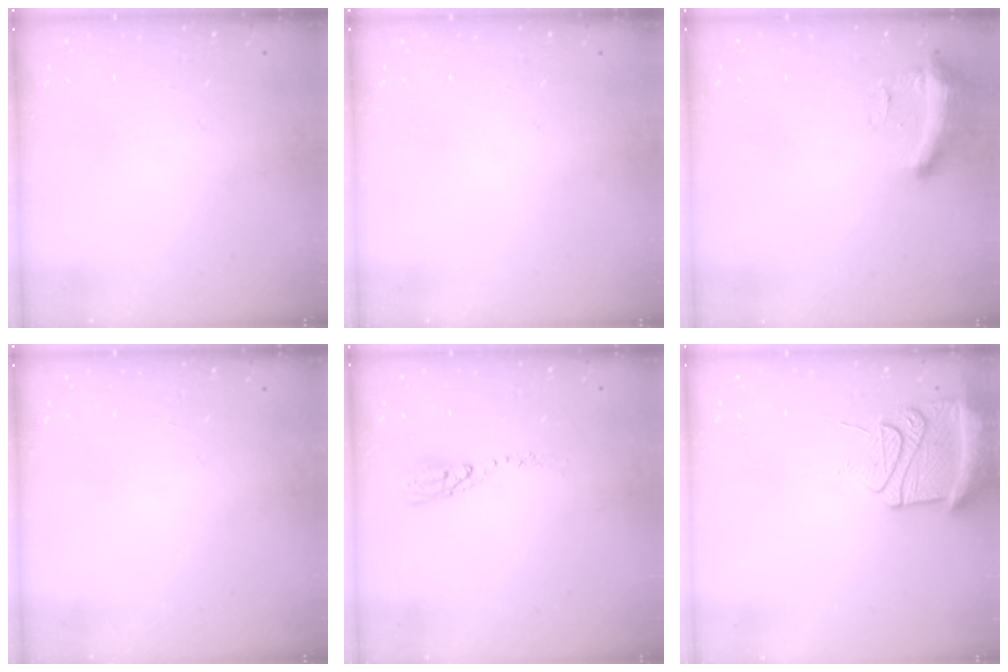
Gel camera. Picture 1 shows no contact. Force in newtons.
{"total": 0.0}
{"total": 9.2, "press": 9.1, "slide": 0.5}
{"total": 0.0}
{"total": 5.1, "press": 5.1, "slide": 0.3}
{"total": 12.9, "press": 12.8, "slide": 1.5}